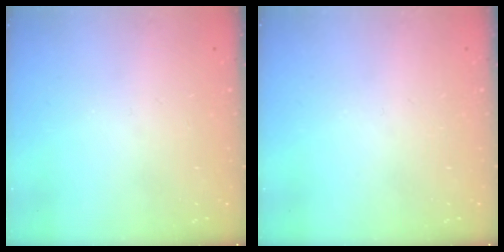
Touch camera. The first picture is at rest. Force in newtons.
{"total": 0.0}